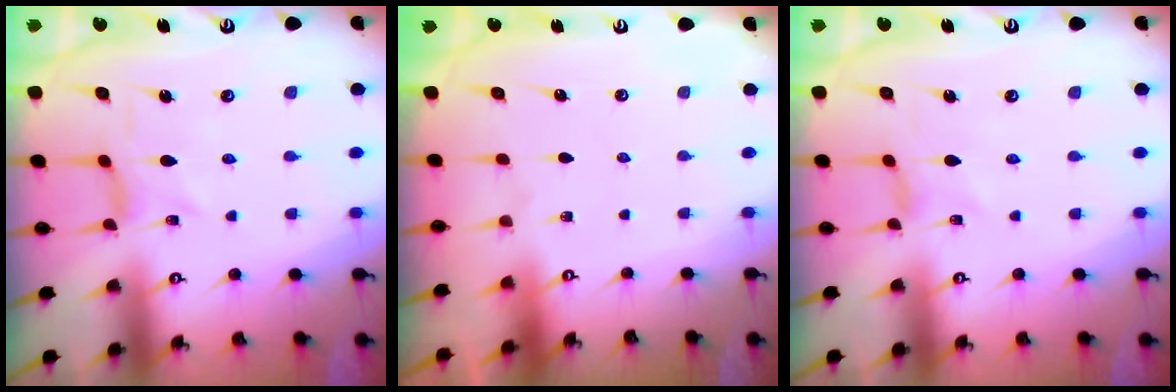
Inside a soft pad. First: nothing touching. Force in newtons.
{"total": 0.0}
{"total": 0.0}